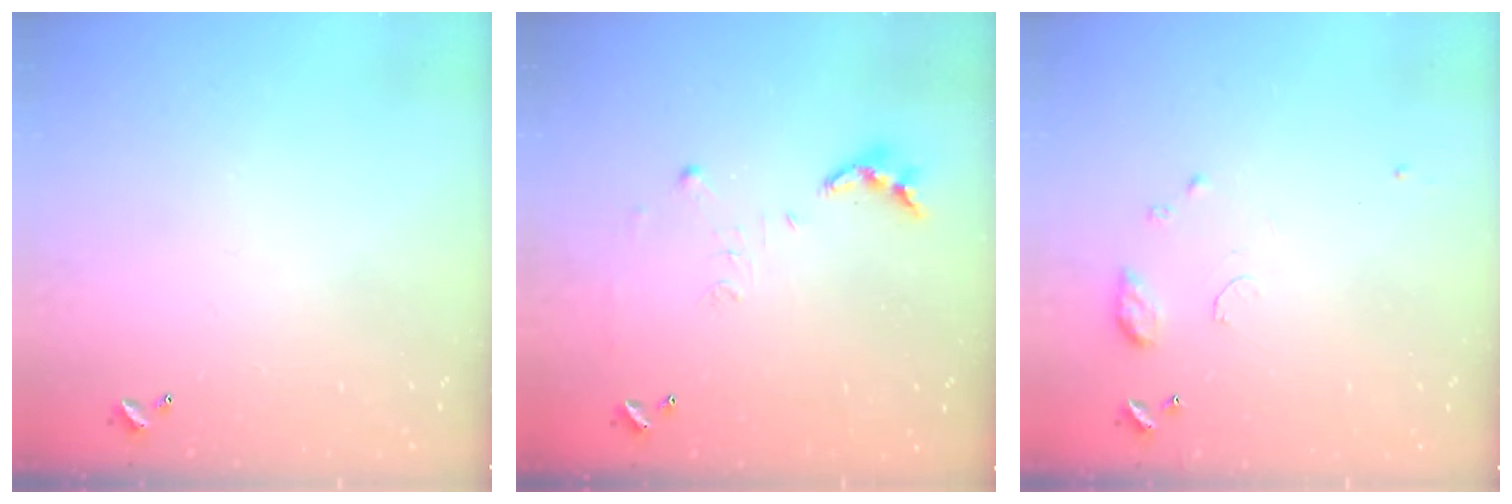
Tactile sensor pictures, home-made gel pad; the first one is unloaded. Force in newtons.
{"total": 7.0, "press": 7.0, "slide": 0.5}
{"total": 7.9, "press": 7.8, "slide": 0.8}